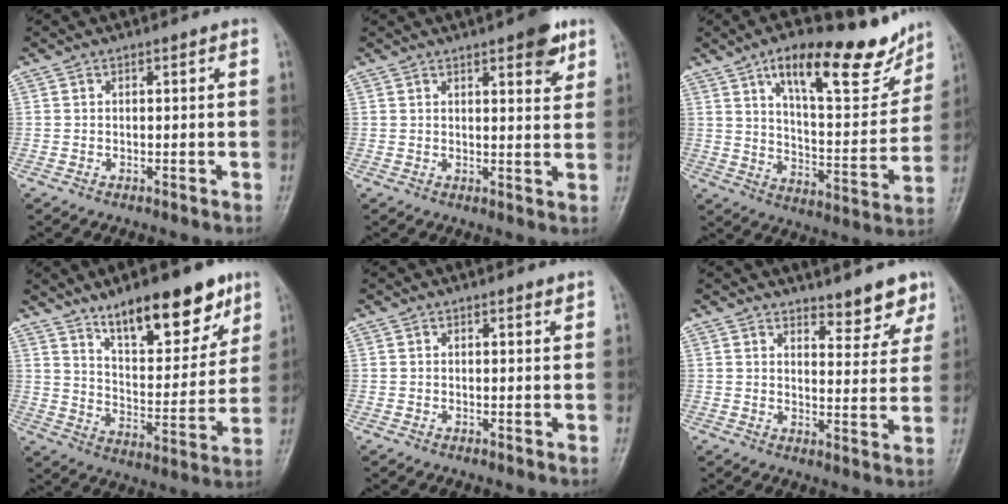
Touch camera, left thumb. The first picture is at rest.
{"total": 6.2, "force": [3.6, 2.0, 4.6], "torque": [-0.046, -0.016, 0.040]}
{"total": 20.7, "force": [13.3, 7.3, 14.1], "torque": [-0.160, -0.059, 0.207]}
{"total": 18.0, "force": [11.8, 6.8, 11.8], "torque": [-0.125, -0.069, 0.192]}
{"total": 0.7, "force": [0.7, 0.2, 0.3], "torque": [-0.005, -0.006, 0.007]}
{"total": 6.4, "force": [5.5, 2.3, 2.4], "torque": [-0.001, -0.045, 0.069]}